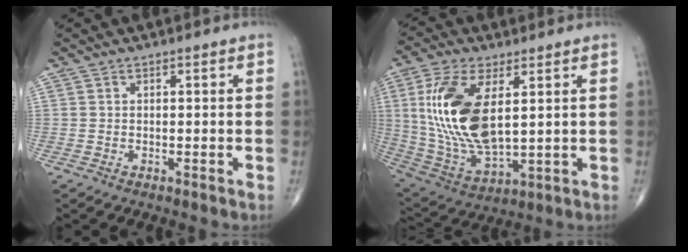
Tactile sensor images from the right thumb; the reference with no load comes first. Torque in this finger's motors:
{"motor_torque": [0.29, 0.63, 1.97, 0.80, 0.52]}